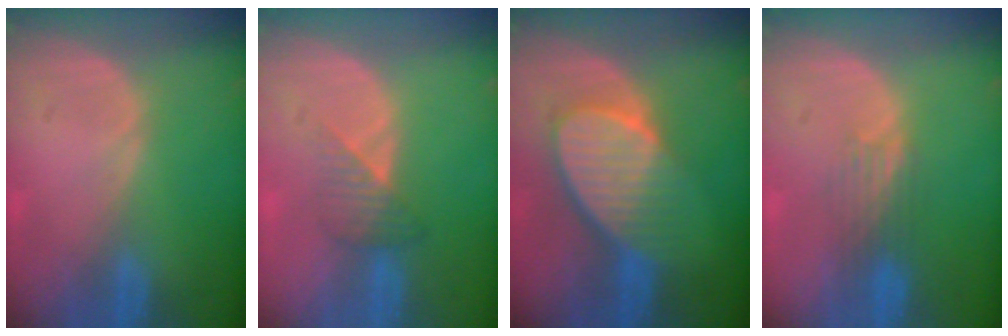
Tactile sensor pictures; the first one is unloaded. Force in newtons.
{"total": 3.3, "press": 3.1, "slide": 1.0}
{"total": 8.8, "press": 8.0, "slide": 3.7}
{"total": 3.6, "press": 3.0, "slide": 2.0}